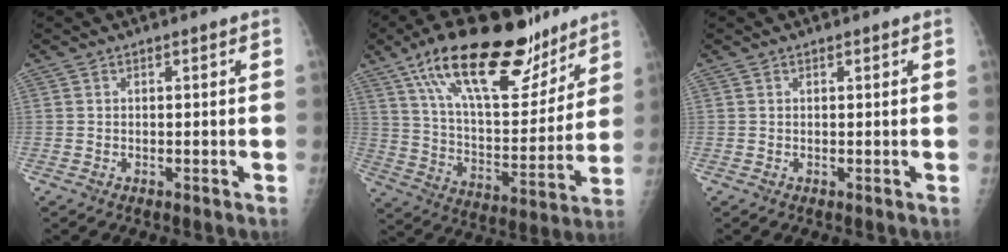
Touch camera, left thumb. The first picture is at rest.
{"total": 26.0, "force": [17.1, 10.1, 16.8], "torque": [-0.233, -0.050, 0.281]}
{"total": 0.0}